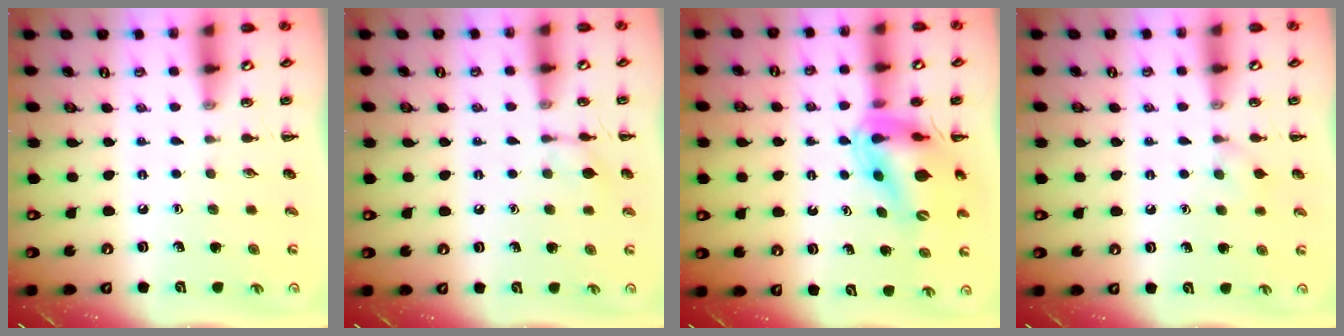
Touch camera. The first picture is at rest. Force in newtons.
{"total": 6.9, "press": 6.9, "slide": 0.5}
{"total": 14.0, "press": 13.5, "slide": 4.0}
{"total": 4.6, "press": 4.4, "slide": 1.3}